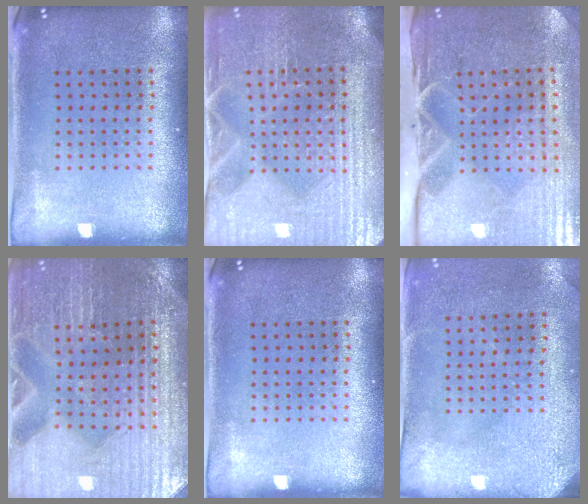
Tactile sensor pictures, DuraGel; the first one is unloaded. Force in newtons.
{"total": 4.1, "press": 3.8, "slide": 1.6}
{"total": 4.8, "press": 4.1, "slide": 2.6}
{"total": 3.5, "press": 3.4, "slide": 0.3}
{"total": 0.0}
{"total": 3.1, "press": 2.4, "slide": 1.9}